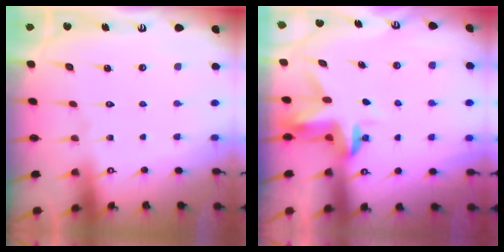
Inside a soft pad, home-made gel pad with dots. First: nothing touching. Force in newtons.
{"total": 3.2, "press": 3.1, "slide": 0.5}